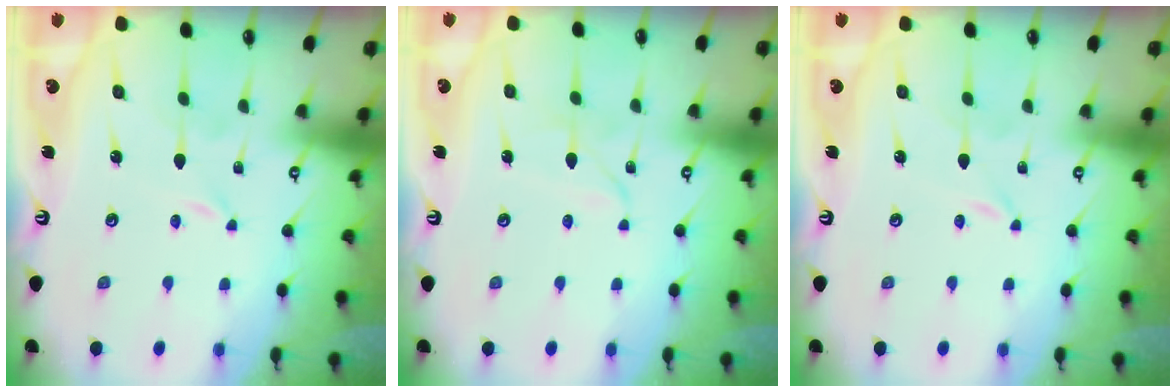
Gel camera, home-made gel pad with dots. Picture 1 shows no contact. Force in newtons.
{"total": 2.1, "press": 2.1, "slide": 0.3}
{"total": 0.0}